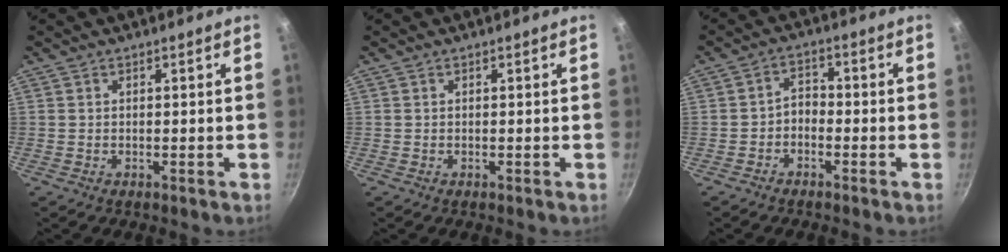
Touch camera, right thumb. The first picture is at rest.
{"total": 0.0}
{"total": 3.0, "force": [-1.5, 2.0, 1.7], "torque": [-0.018, 0.024, -0.032]}